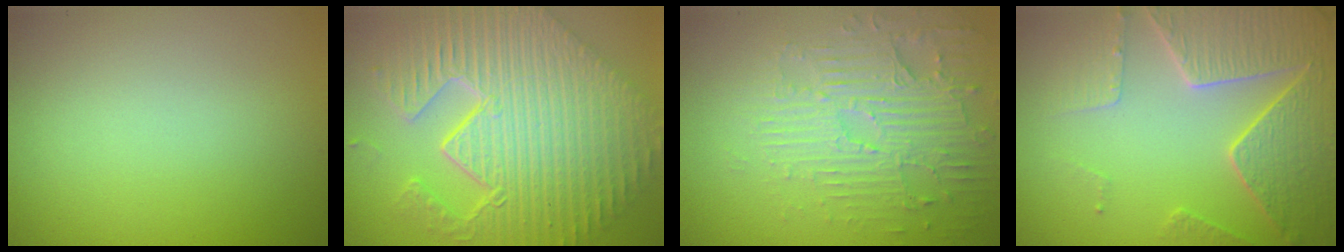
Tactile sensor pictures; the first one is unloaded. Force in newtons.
{"total": 11.9, "press": 7.9, "slide": 8.9}
{"total": 4.1, "press": 3.8, "slide": 1.5}
{"total": 6.4, "press": 5.2, "slide": 3.8}